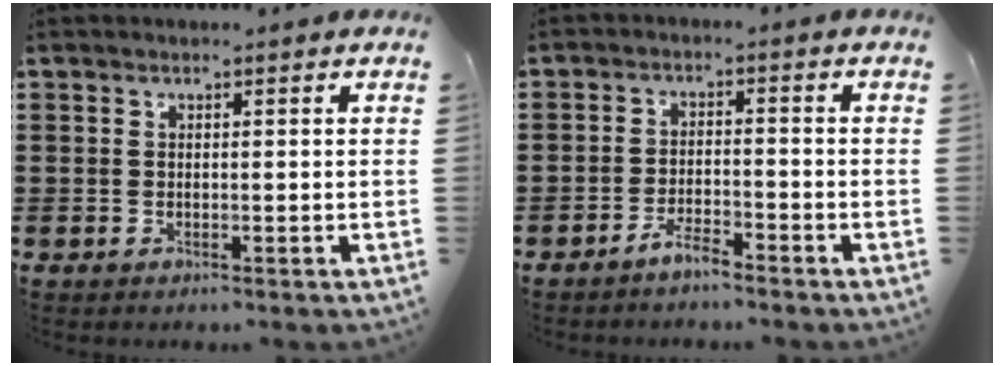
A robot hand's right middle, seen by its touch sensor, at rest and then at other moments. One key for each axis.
{"total": 3.0, "fx": -2.7, "fy": 0.2, "fz": 1.4, "tx": -0.034, "ty": 0.002, "tz": -0.053}